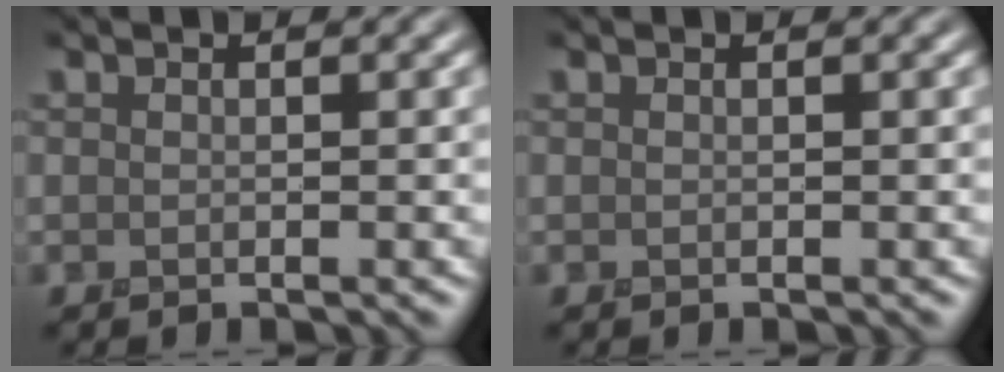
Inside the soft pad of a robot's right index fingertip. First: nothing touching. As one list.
[{"total": 0.0}]